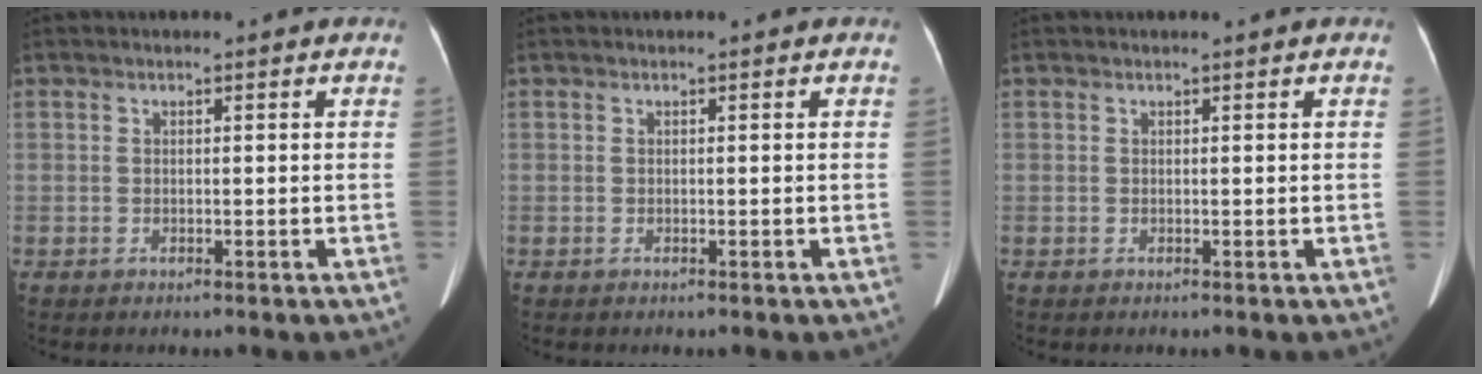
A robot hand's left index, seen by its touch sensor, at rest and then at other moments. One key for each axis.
{"total": 0.0}
{"total": 0.0}